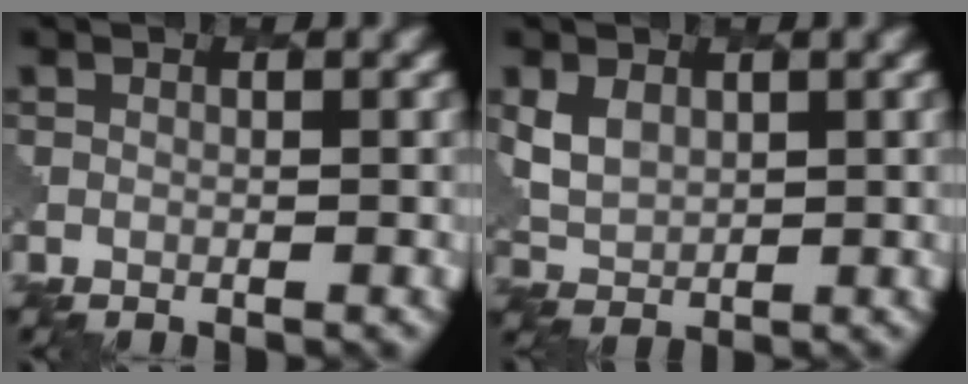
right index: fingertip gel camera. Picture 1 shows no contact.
{"total": 2.9, "force": [1.3, 2.1, 1.4], "torque": [-0.040, -0.001, 0.028]}